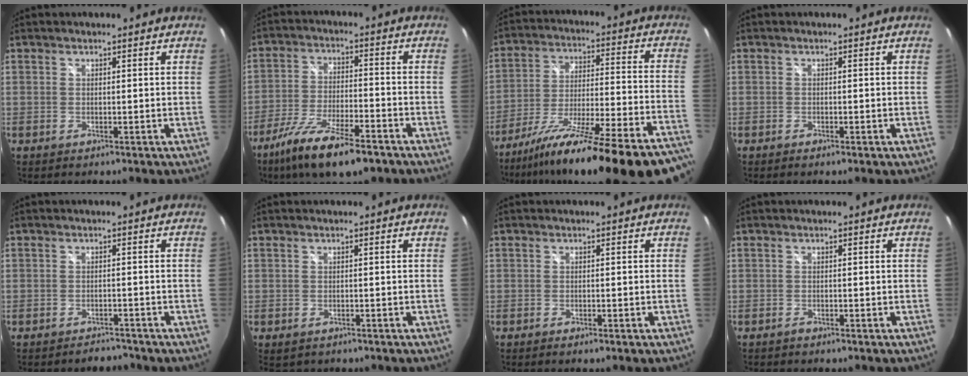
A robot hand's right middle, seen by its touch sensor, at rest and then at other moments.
{"total": 14.4, "force": [-9.9, 3.3, 9.8], "torque": [-0.200, -0.038, -0.175]}
{"total": 32.3, "force": [-26.9, 2.0, 17.8], "torque": [-0.255, -0.077, -0.390]}
{"total": 0.9, "force": [-0.6, 0.0, 0.7], "torque": [-0.009, 0.001, -0.010]}
{"total": 2.6, "force": [-2.5, 0.9, 0.2], "torque": [-0.005, 0.002, -0.035]}
{"total": 2.5, "force": [-1.4, 1.6, 1.2], "torque": [-0.025, -0.012, -0.018]}
{"total": 1.1, "force": [-0.7, 0.0, 0.8], "torque": [-0.011, 0.000, -0.011]}
{"total": 0.7, "force": [-0.7, 0.3, 0.1], "torque": [-0.002, -0.001, -0.014]}